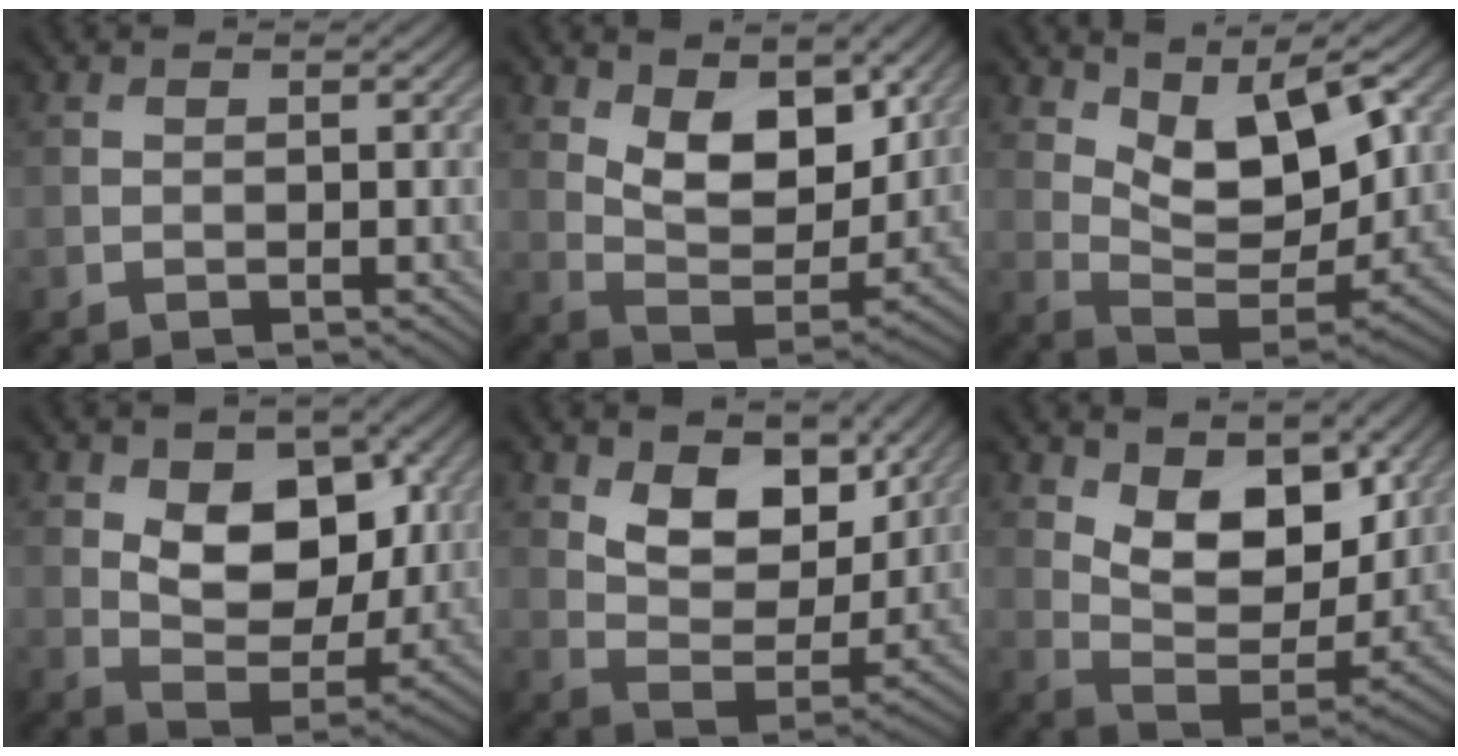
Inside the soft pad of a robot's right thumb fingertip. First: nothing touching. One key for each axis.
{"total": 10.0, "fx": 4.7, "fy": 5.2, "fz": 7.2, "tx": -0.144, "ty": -0.015, "tz": 0.080}
{"total": 11.5, "fx": 5.6, "fy": 5.0, "fz": 8.7, "tx": -0.171, "ty": -0.001, "tz": 0.100}
{"total": 9.6, "fx": 2.6, "fy": 6.0, "fz": 6.9, "tx": -0.130, "ty": -0.013, "tz": 0.040}
{"total": 8.9, "fx": 4.5, "fy": 5.1, "fz": 5.8, "tx": -0.118, "ty": -0.016, "tz": 0.076}
{"total": 10.9, "fx": 5.2, "fy": 5.7, "fz": 7.7, "tx": -0.157, "ty": -0.015, "tz": 0.090}